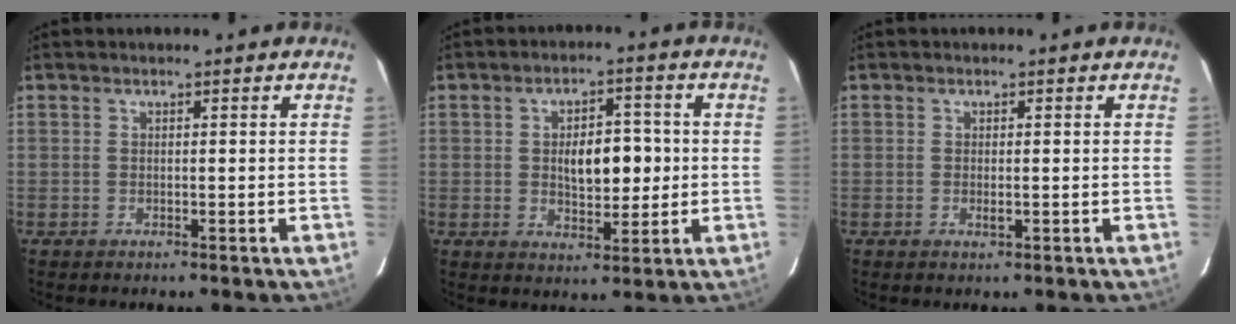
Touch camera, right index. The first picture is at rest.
{"total": 7.5, "force": [0.2, 3.5, 6.6], "torque": [-0.103, 0.009, 0.007]}
{"total": 1.0, "force": [-0.2, 0.3, 0.9], "torque": [-0.017, -0.002, -0.003]}